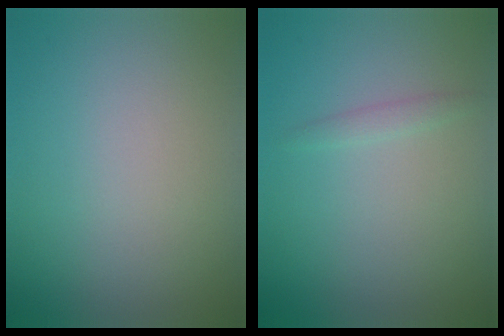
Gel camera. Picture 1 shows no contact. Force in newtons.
{"total": 0.9, "press": 0.9, "slide": 0.0}